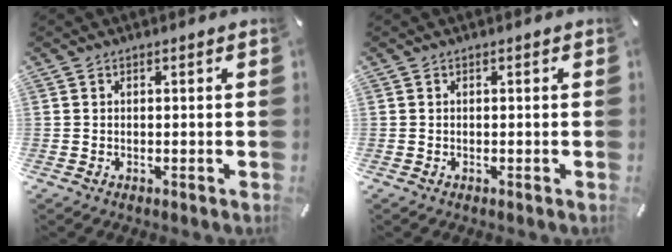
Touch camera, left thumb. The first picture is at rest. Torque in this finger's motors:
{"motor_torque": [-0.11, 0.11, 0.08, 0.01, 0.00]}